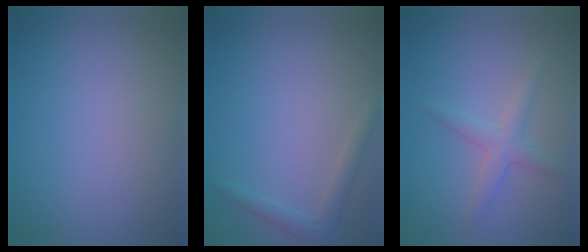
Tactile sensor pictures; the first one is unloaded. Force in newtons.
{"total": 1.6, "press": 1.6, "slide": 0.1}
{"total": 1.9, "press": 1.9, "slide": 0.0}